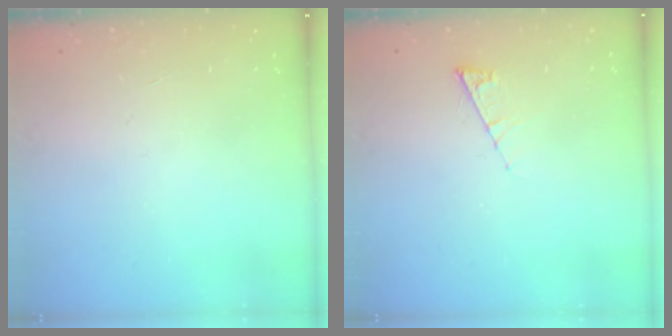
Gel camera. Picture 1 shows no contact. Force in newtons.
{"total": 5.5, "press": 5.4, "slide": 0.8}